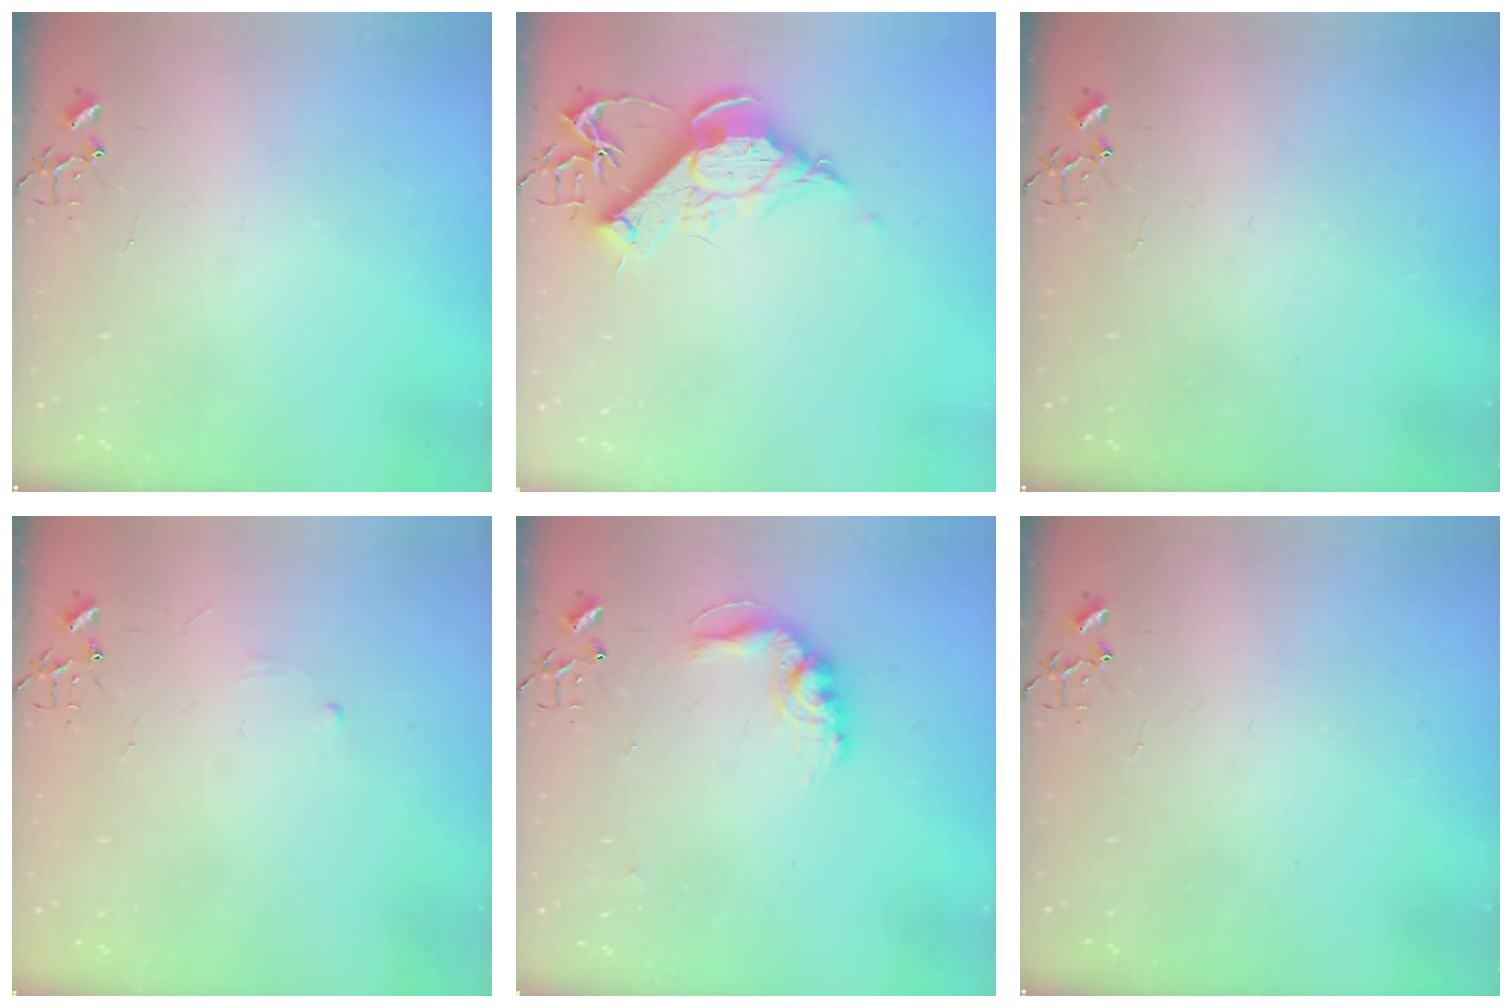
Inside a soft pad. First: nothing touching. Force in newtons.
{"total": 13.2, "press": 13.1, "slide": 1.6}
{"total": 0.0}
{"total": 2.9, "press": 2.8, "slide": 0.5}
{"total": 13.8, "press": 13.8, "slide": 1.0}
{"total": 0.0}